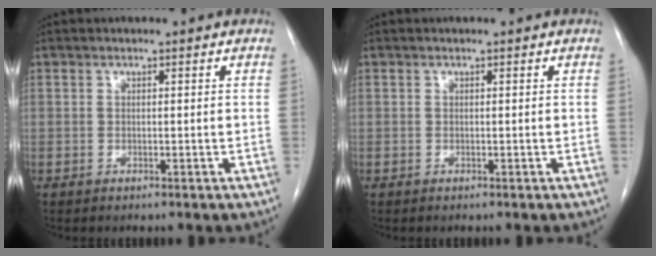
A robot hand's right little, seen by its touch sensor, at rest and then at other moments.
{"total": 0.0}